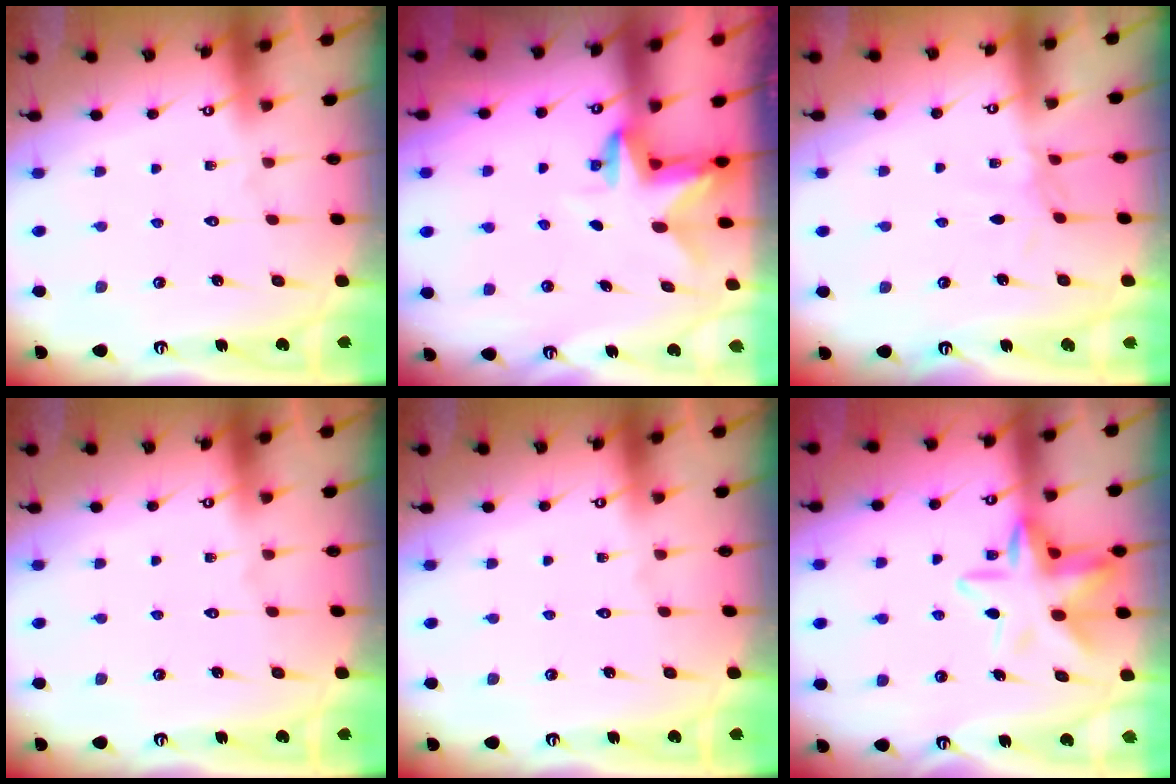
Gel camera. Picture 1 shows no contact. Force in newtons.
{"total": 3.0, "press": 3.0, "slide": 0.3}
{"total": 2.8, "press": 2.7, "slide": 0.5}
{"total": 0.0}
{"total": 0.0}
{"total": 12.4, "press": 12.3, "slide": 1.4}